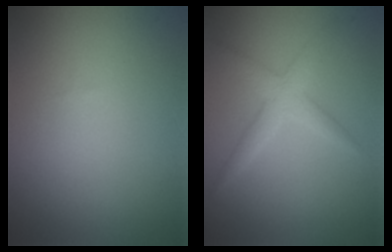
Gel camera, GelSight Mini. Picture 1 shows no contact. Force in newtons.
{"total": 2.4, "press": 2.4, "slide": 0.0}